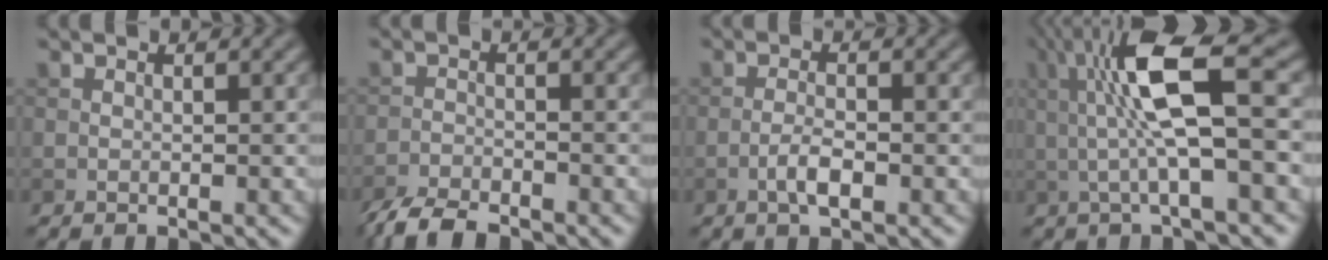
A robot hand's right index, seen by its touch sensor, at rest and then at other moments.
{"total": 4.4, "force": [-3.8, 1.2, 1.8], "torque": [-0.032, -0.008, -0.081]}
{"total": 2.3, "force": [-1.1, 0.6, 2.0], "torque": [-0.039, 0.004, -0.024]}
{"total": 8.5, "force": [1.3, 1.8, 8.3], "torque": [-0.148, 0.010, 0.021]}